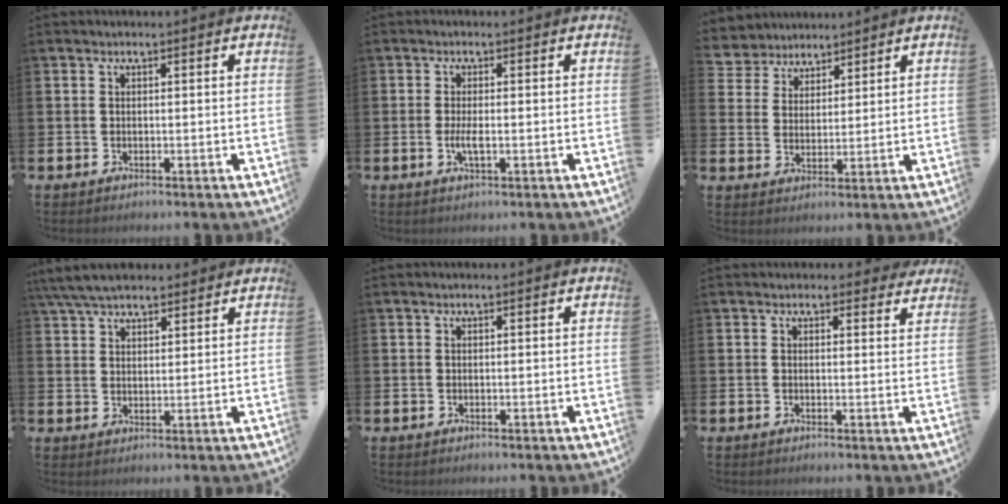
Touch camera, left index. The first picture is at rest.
{"total": 2.1, "force": [-0.3, 0.5, 2.0], "torque": [-0.041, -0.001, -0.004]}
{"total": 4.6, "force": [4.1, 1.7, -1.0], "torque": [-0.010, -0.019, 0.074]}
{"total": 5.9, "force": [5.4, 1.6, 1.8], "torque": [-0.056, -0.009, 0.103]}
{"total": 0.0}
{"total": 1.6, "force": [1.4, 0.7, 0.1], "torque": [0.003, -0.004, 0.025]}